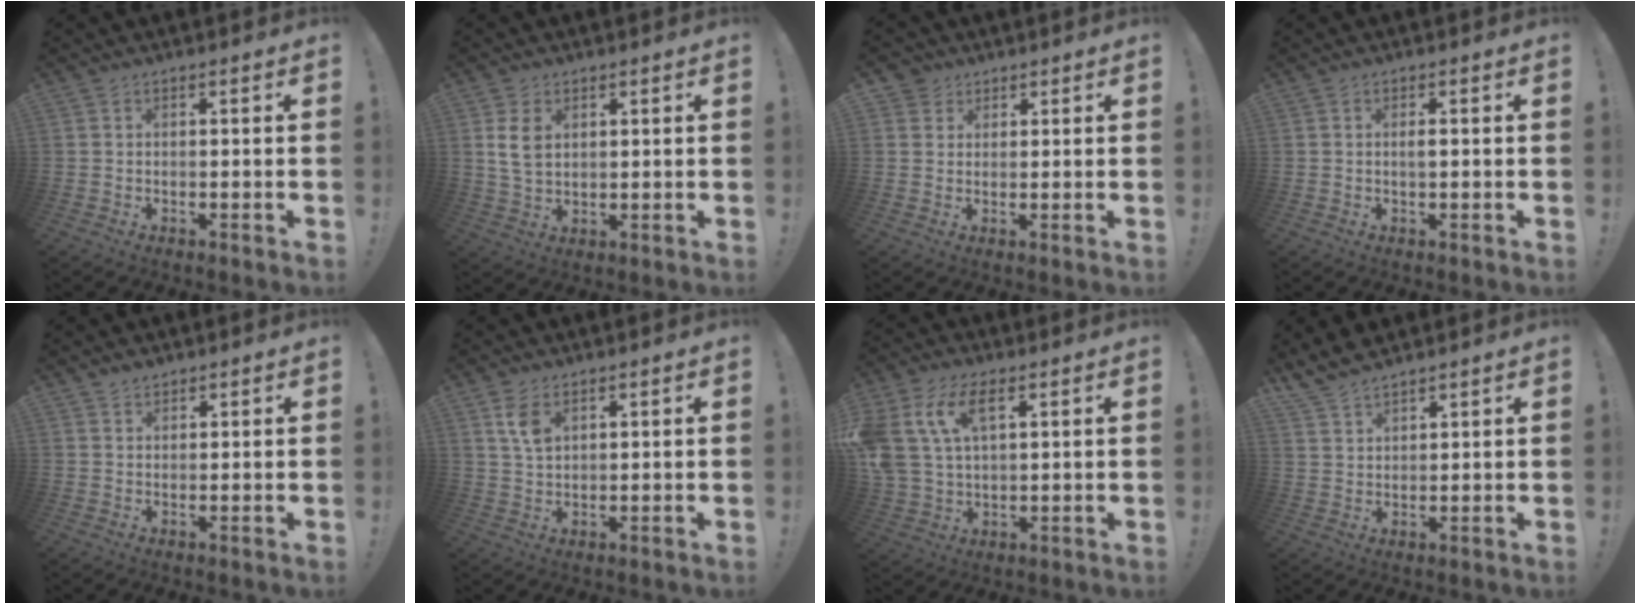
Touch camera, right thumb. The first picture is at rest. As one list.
[{"total": 6.8, "force": [2.3, 4.7, 4.4], "torque": [-0.073, -0.001, 0.043]}, {"total": 3.3, "force": [2.0, 2.6, 0.4], "torque": [-0.008, -0.006, 0.037]}, {"total": 1.4, "force": [0.0, 0.3, 1.3], "torque": [-0.022, -0.001, -0.003]}, {"total": 1.9, "force": [1.7, 0.9, 0.5], "torque": [-0.008, -0.008, 0.031]}, {"total": 5.6, "force": [2.9, 3.0, 3.8], "torque": [-0.059, -0.013, 0.051]}, {"total": 13.3, "force": [5.7, 7.9, 9.1], "torque": [-0.212, -0.008, 0.104]}, {"total": 5.9, "force": [5.4, 1.6, 1.6], "torque": [-0.037, -0.030, 0.105]}]